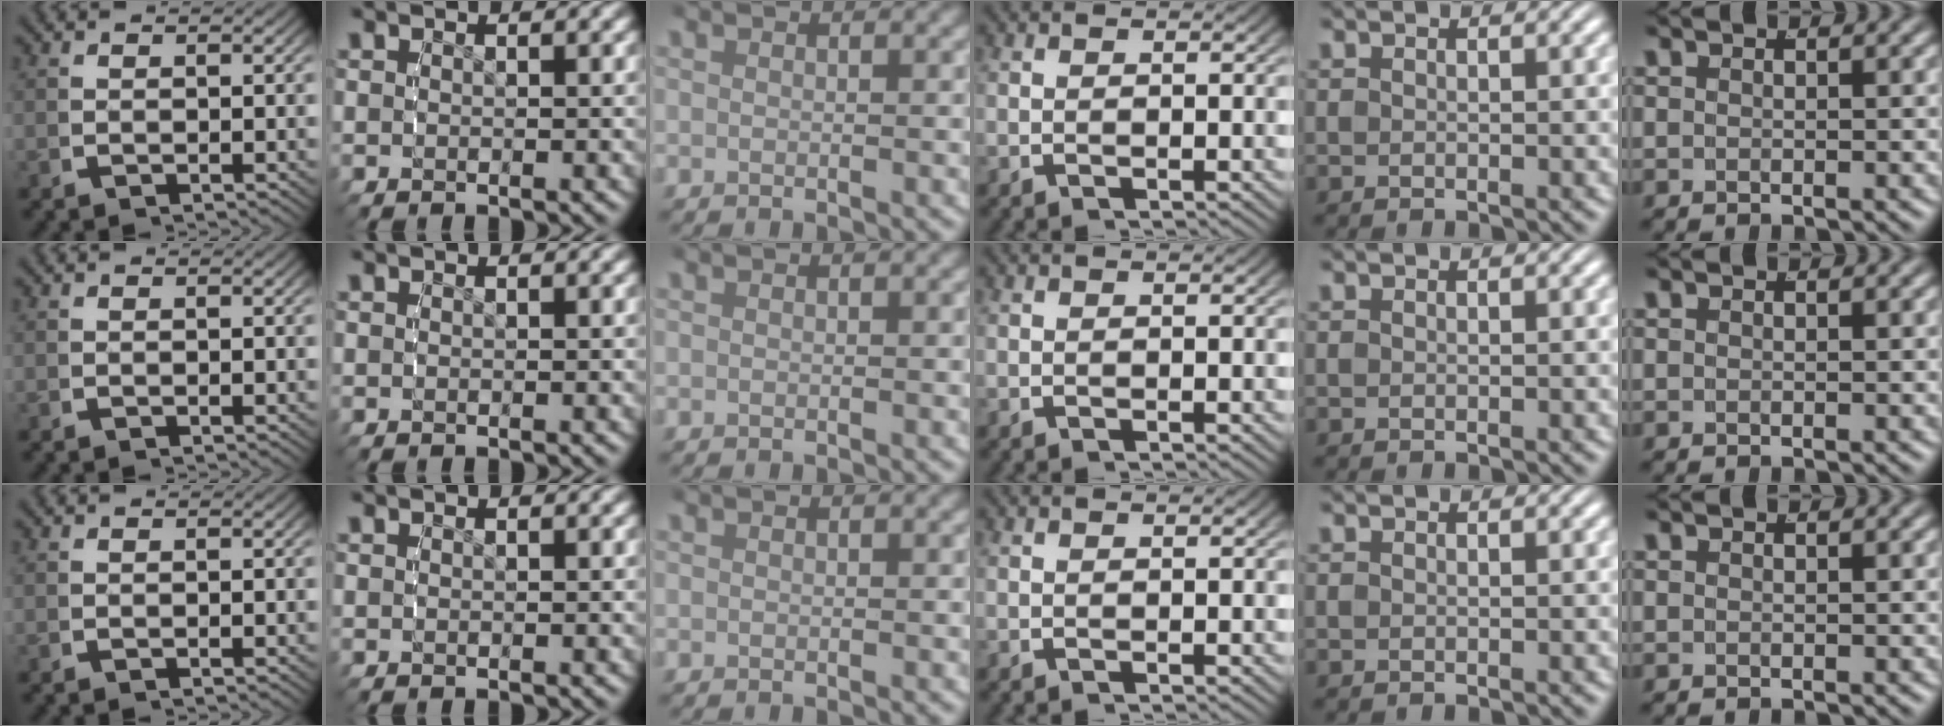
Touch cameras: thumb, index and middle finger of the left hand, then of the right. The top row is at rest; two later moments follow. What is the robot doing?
{"motion": "reach", "object": "markers"}